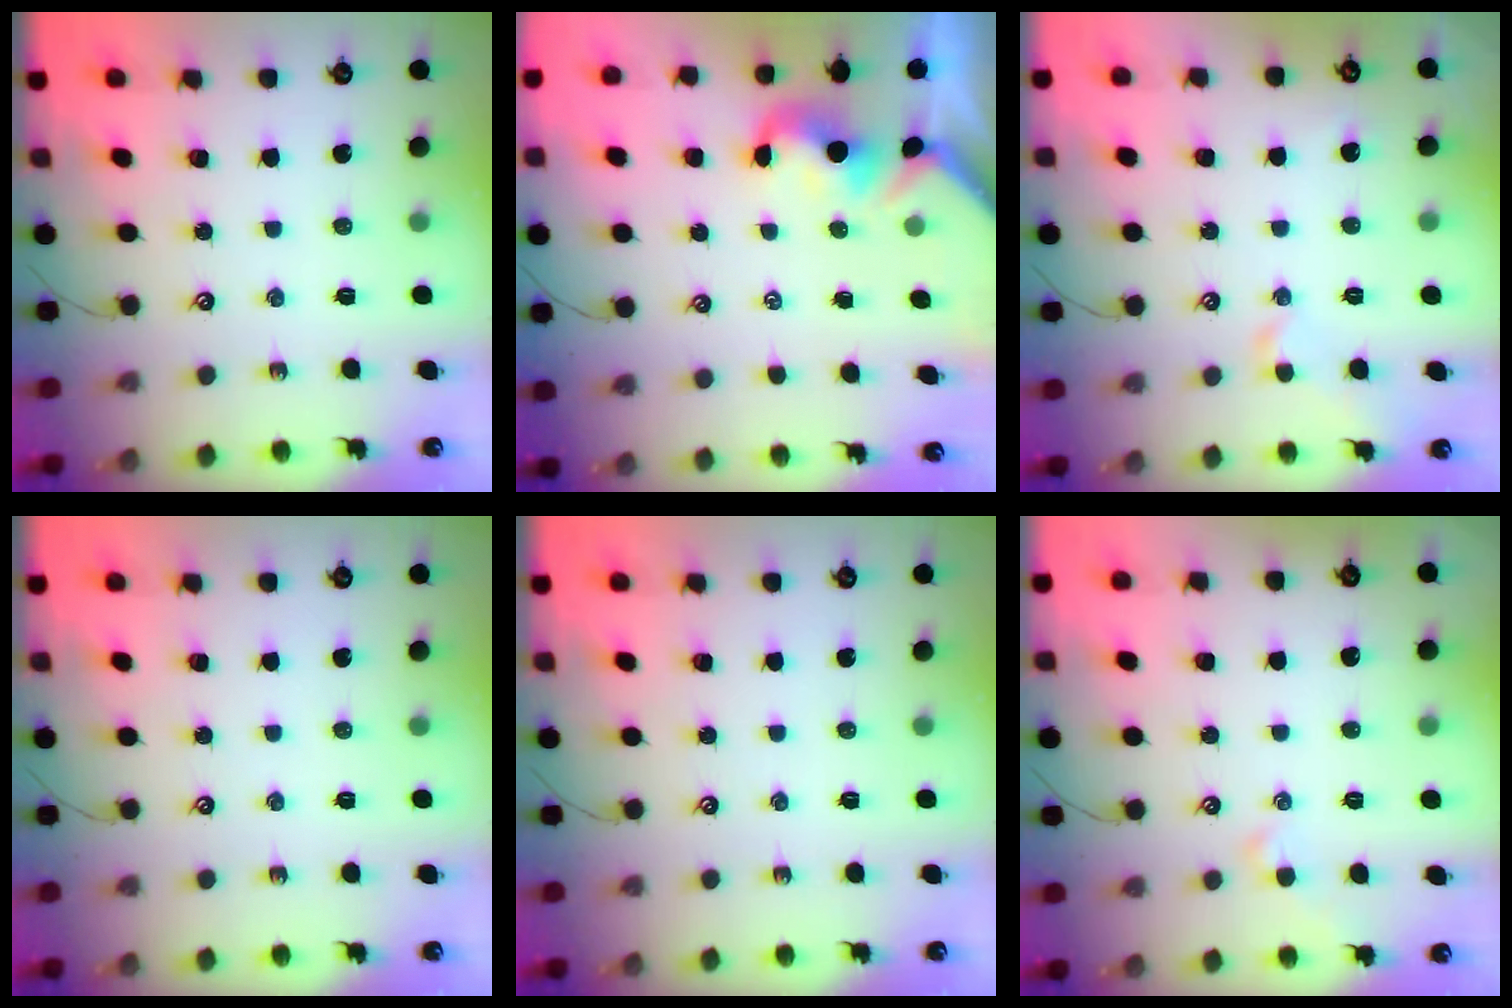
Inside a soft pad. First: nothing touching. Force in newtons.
{"total": 1.1, "press": 1.1, "slide": 0.2}
{"total": 1.1, "press": 1.0, "slide": 0.5}
{"total": 0.0}
{"total": 0.0}
{"total": 1.2, "press": 1.2, "slide": 0.4}